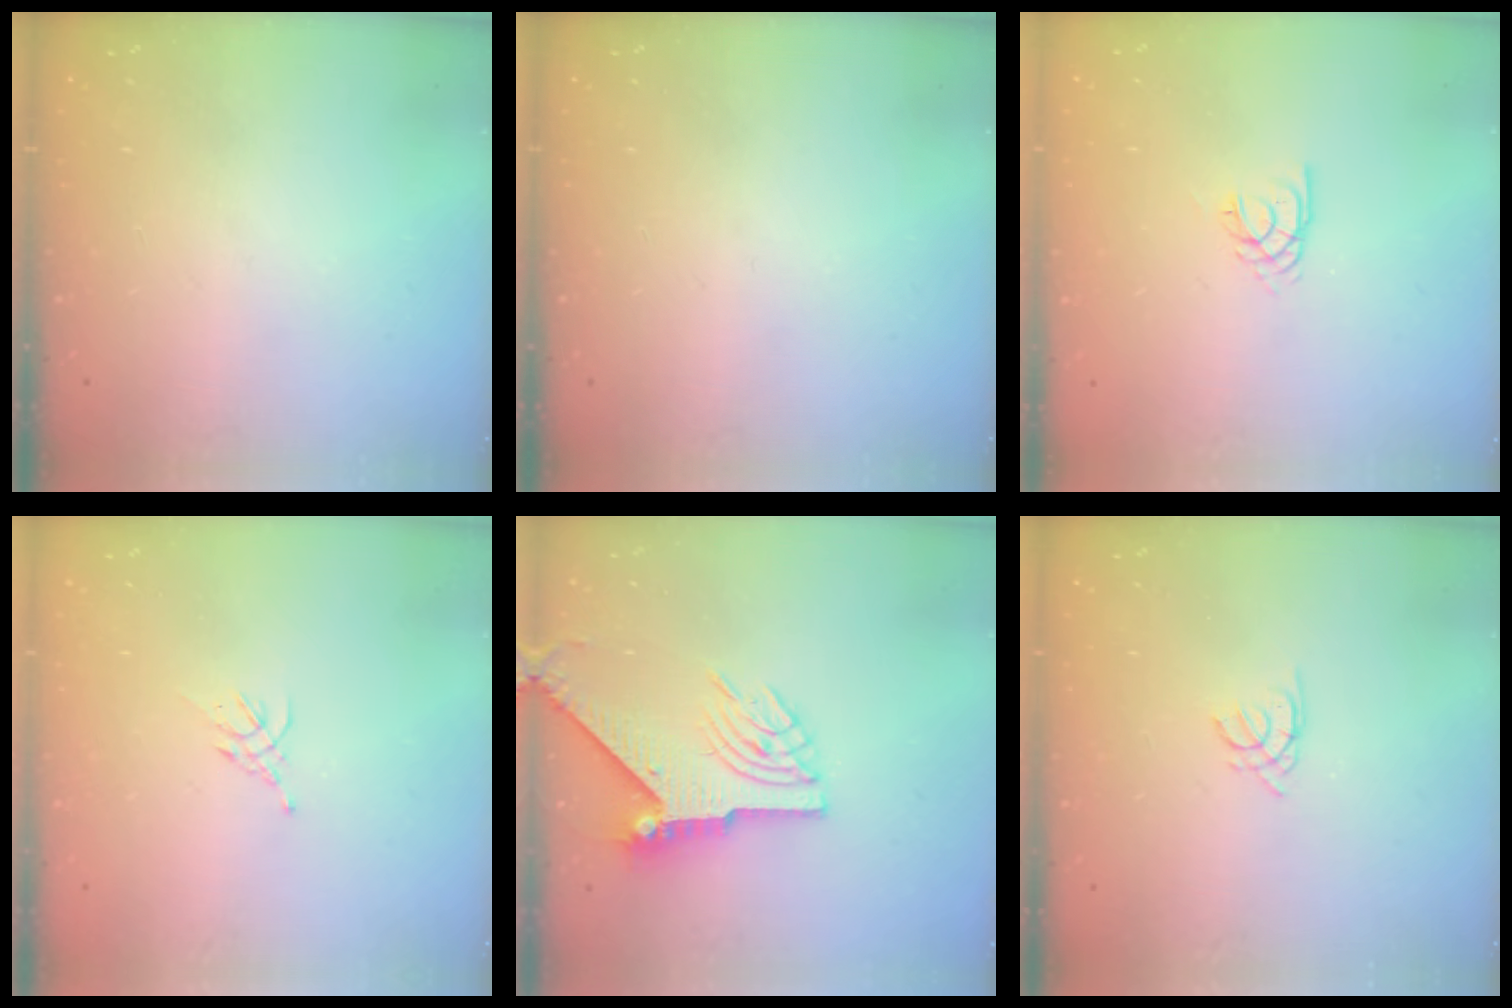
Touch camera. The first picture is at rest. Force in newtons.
{"total": 0.0}
{"total": 2.2, "press": 2.2, "slide": 0.3}
{"total": 1.9, "press": 1.8, "slide": 0.5}
{"total": 8.8, "press": 8.7, "slide": 1.3}
{"total": 0.5, "press": 0.4, "slide": 0.3}